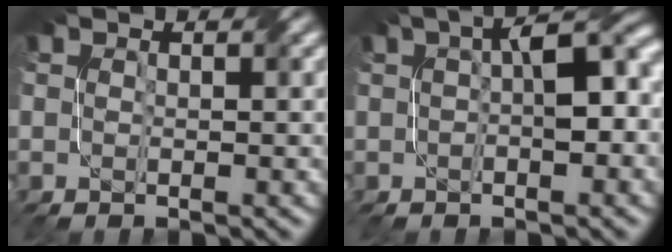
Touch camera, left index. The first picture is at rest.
{"total": 5.7, "force": [0.4, 2.0, 5.3], "torque": [-0.073, 0.019, 0.005]}